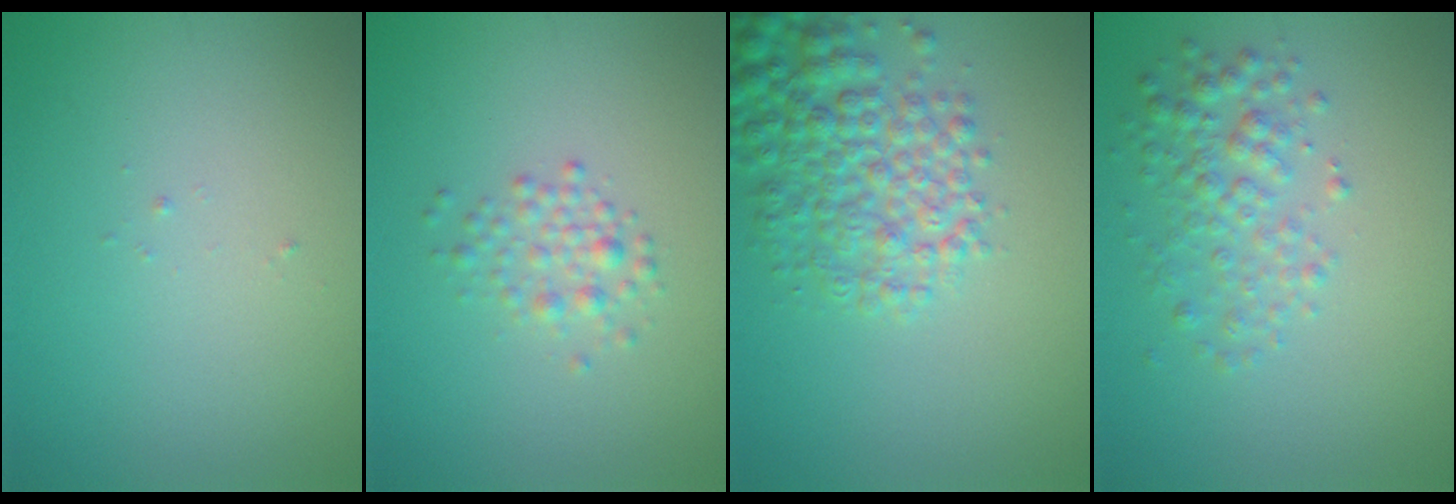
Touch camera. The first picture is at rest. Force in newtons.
{"total": 1.7, "press": 1.7, "slide": 0.0}
{"total": 5.3, "press": 5.3, "slide": 0.2}
{"total": 3.0, "press": 3.0, "slide": 0.1}